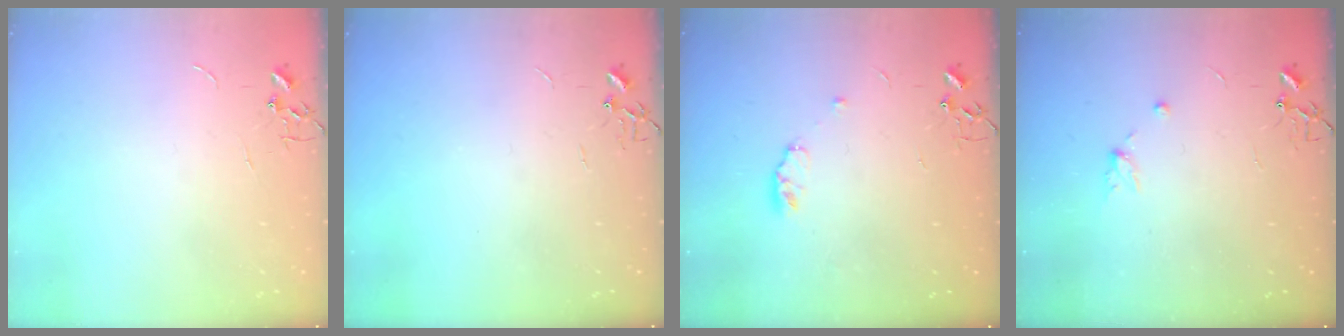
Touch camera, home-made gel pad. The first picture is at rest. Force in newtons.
{"total": 0.0}
{"total": 5.6, "press": 5.5, "slide": 0.8}
{"total": 5.0, "press": 4.6, "slide": 1.8}